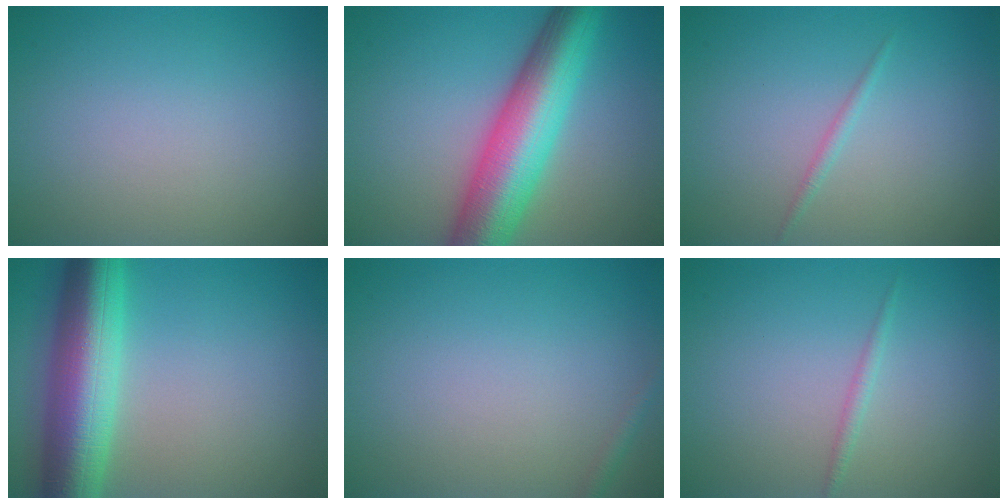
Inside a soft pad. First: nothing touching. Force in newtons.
{"total": 10.2, "press": 10.2, "slide": 0.4}
{"total": 0.8, "press": 0.8, "slide": 0.0}
{"total": 9.8, "press": 9.8, "slide": 0.1}
{"total": 0.8, "press": 0.8, "slide": 0.1}
{"total": 0.9, "press": 0.9, "slide": 0.1}